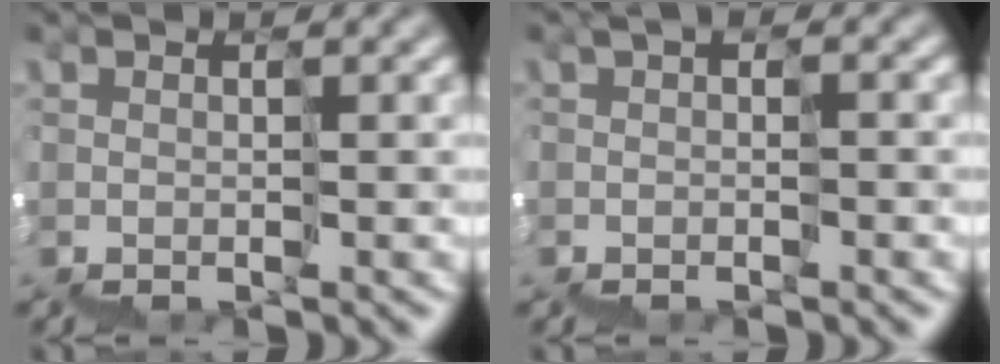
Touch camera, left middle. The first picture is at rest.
{"total": 0.6, "force": [-0.4, 0.0, 0.4], "torque": [-0.002, 0.005, 0.001]}